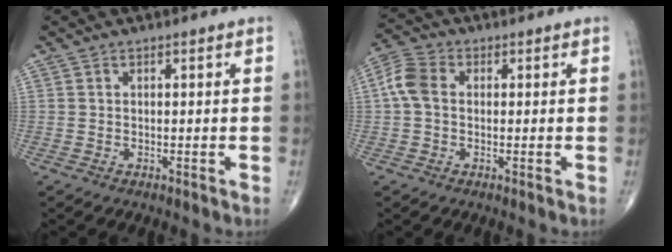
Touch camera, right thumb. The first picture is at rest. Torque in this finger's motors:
{"motor_torque": [0.01, 0.01, 0.18, -0.15, 0.00]}